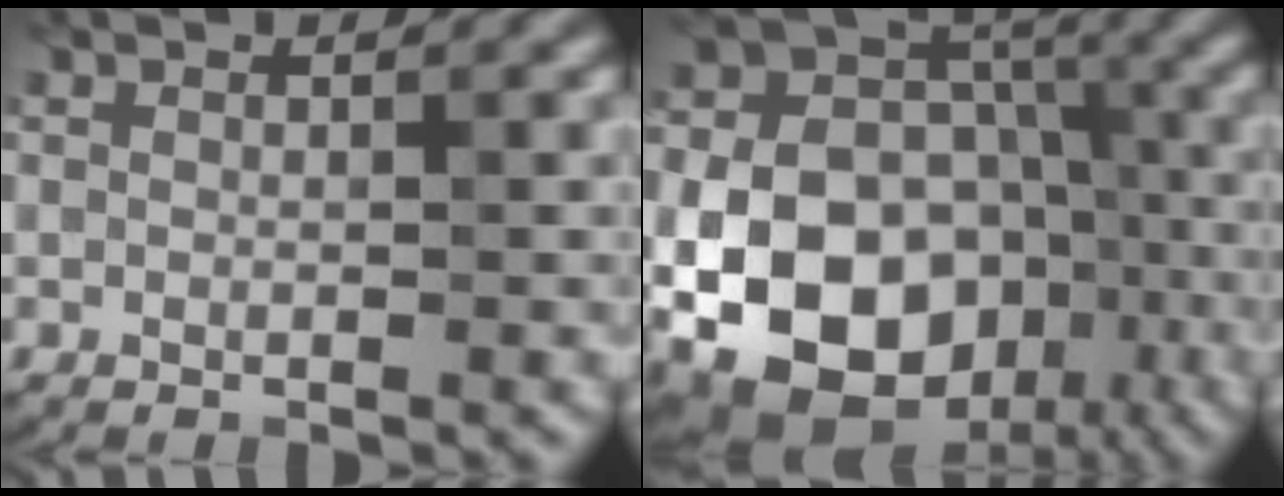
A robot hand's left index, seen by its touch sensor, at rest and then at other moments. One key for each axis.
{"total": 16.2, "fx": -5.6, "fy": 12.0, "fz": 9.3, "tx": -0.182, "ty": -0.017, "tz": -0.094}